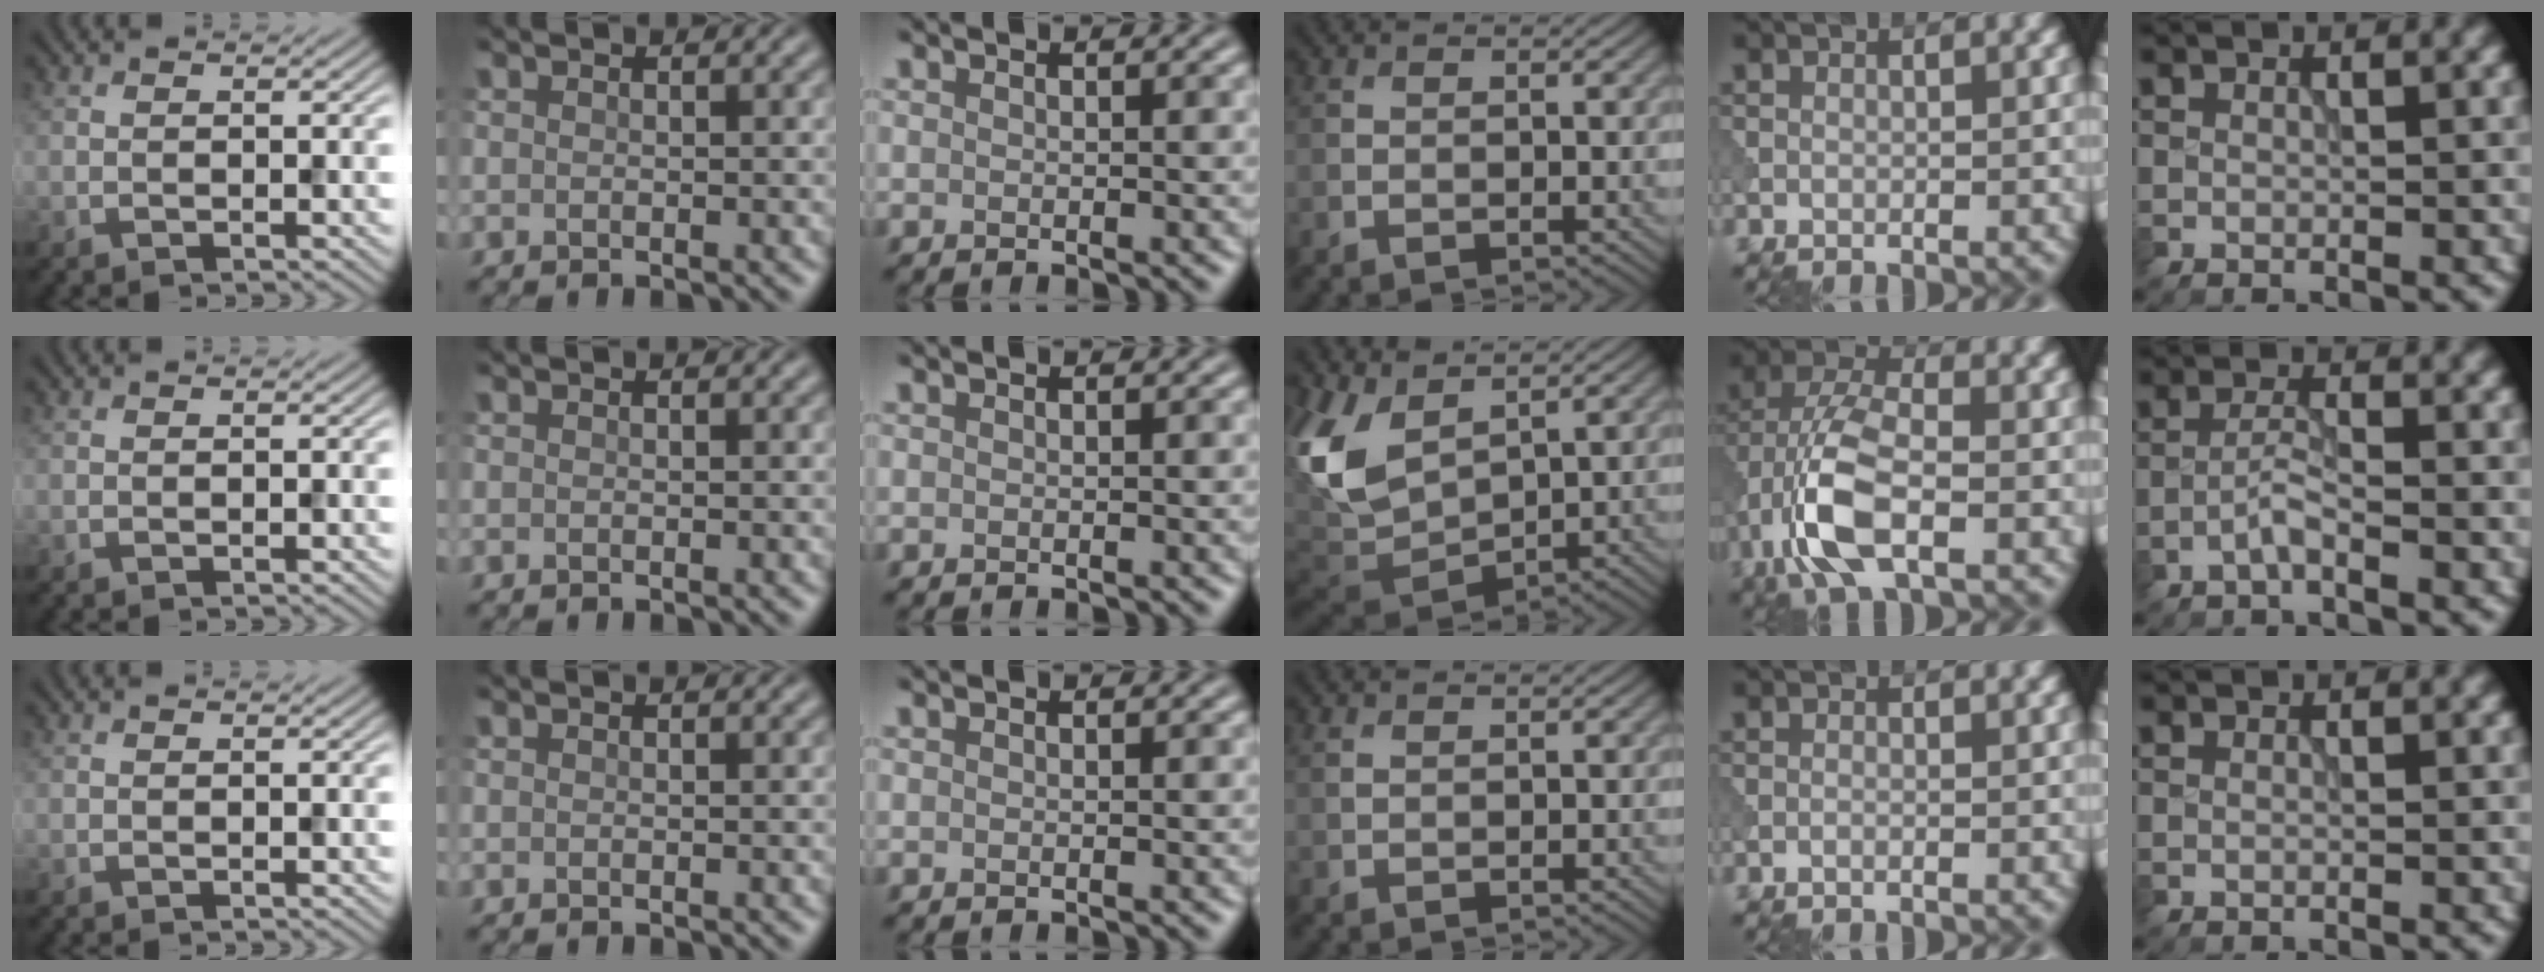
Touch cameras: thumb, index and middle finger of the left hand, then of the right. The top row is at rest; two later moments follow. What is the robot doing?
{"motion": "wipe", "object": "makeup brush"}